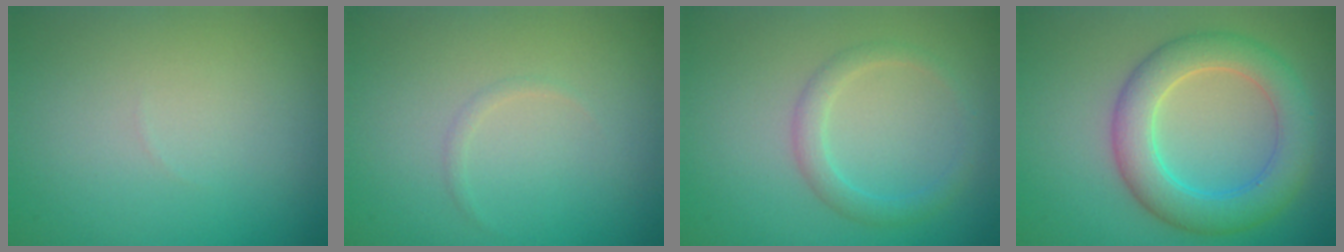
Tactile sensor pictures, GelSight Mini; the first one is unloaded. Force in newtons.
{"total": 0.6, "press": 0.6, "slide": 0.1}
{"total": 2.0, "press": 2.0, "slide": 0.1}
{"total": 5.7, "press": 5.7, "slide": 0.1}